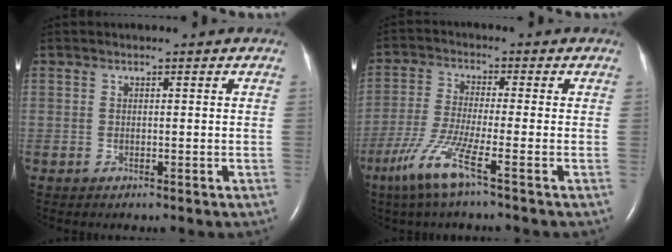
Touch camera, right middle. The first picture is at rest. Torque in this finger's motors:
{"motor_torque": [0.17, -0.20, 0.77, 0.21]}